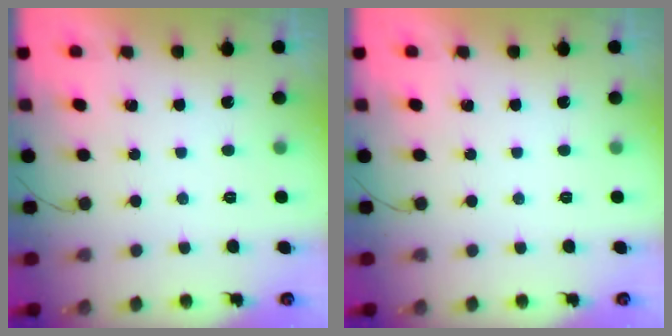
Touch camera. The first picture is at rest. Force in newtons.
{"total": 0.0}